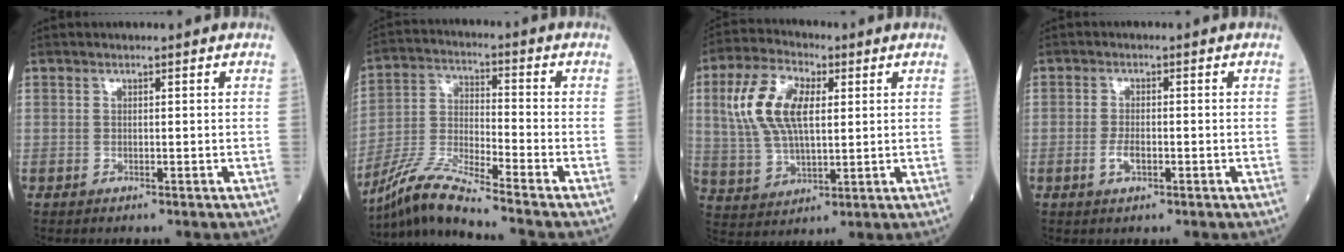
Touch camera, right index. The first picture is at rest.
{"total": 9.5, "force": [-8.5, -1.8, 3.9], "torque": [-0.090, -0.021, -0.166]}
{"total": 11.7, "force": [2.9, 5.5, 9.9], "torque": [-0.221, 0.020, 0.057]}
{"total": 2.6, "force": [-0.9, 0.9, 2.2], "torque": [-0.043, 0.001, -0.014]}